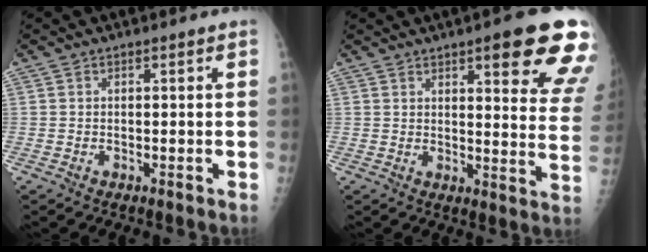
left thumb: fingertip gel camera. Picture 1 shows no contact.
{"total": 17.8, "force": [9.9, 4.1, 14.3], "torque": [-0.149, -0.042, 0.115]}